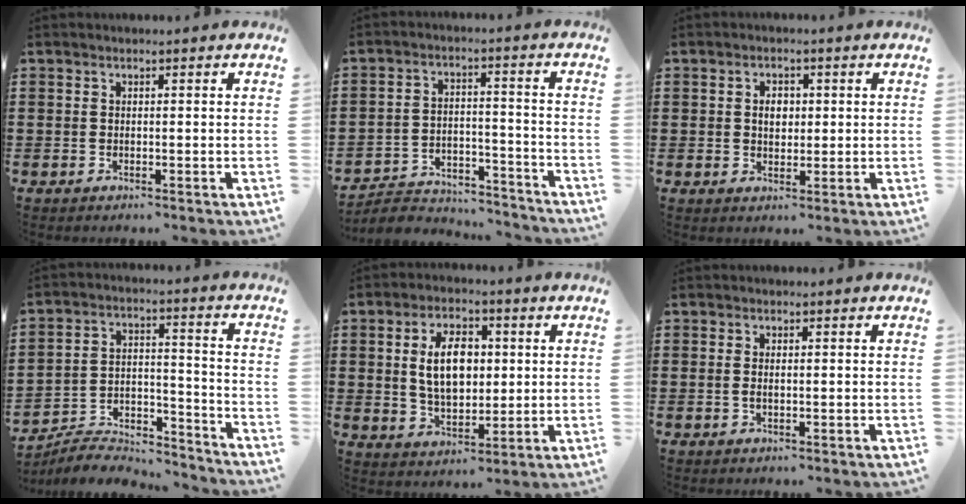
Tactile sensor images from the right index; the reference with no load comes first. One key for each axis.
{"total": 5.1, "fx": -4.9, "fy": 1.2, "fz": 0.8, "tx": -0.021, "ty": 0.014, "tz": -0.101}
{"total": 2.9, "fx": 0.5, "fy": 2.0, "fz": 2.1, "tx": -0.038, "ty": 0.008, "tz": 0.005}
{"total": 6.2, "fx": -5.9, "fy": 1.6, "fz": 0.9, "tx": -0.019, "ty": 0.014, "tz": -0.118}
{"total": 8.7, "fx": 1.4, "fy": 5.2, "fz": 6.8, "tx": -0.132, "ty": 0.012, "tz": 0.019}
{"total": 1.1, "fx": -0.1, "fy": 0.4, "fz": 1.0, "tx": -0.028, "ty": -0.001, "tz": -0.005}